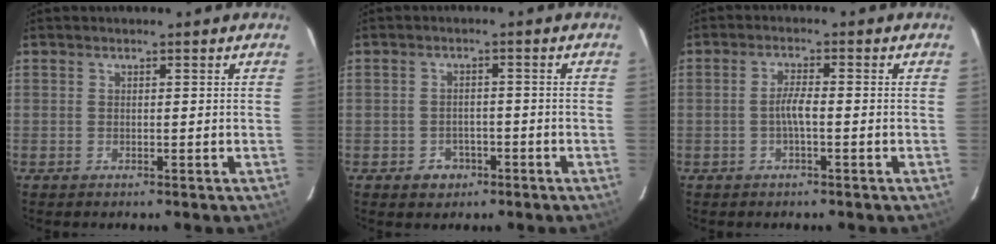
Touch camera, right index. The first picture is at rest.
{"total": 3.7, "force": [-2.0, 3.0, 0.8], "torque": [-0.027, 0.008, -0.022]}
{"total": 2.7, "force": [-0.9, 0.2, 2.5], "torque": [-0.051, 0.004, -0.017]}